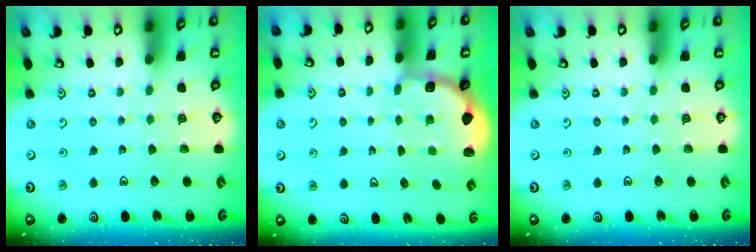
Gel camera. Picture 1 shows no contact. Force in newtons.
{"total": 1.9, "press": 1.7, "slide": 0.8}
{"total": 0.0}